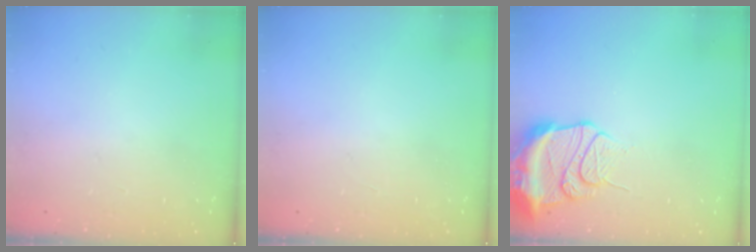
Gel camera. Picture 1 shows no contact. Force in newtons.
{"total": 0.9, "press": 0.0, "slide": 0.9}
{"total": 14.0, "press": 13.9, "slide": 1.7}